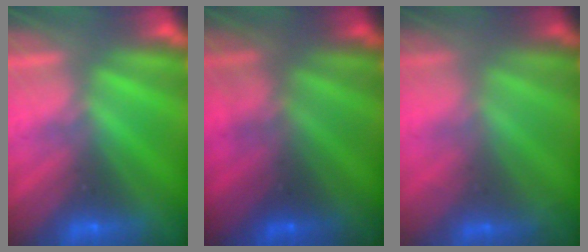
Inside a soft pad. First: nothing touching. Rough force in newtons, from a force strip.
{"total": 2.7}
{"total": 1.5}